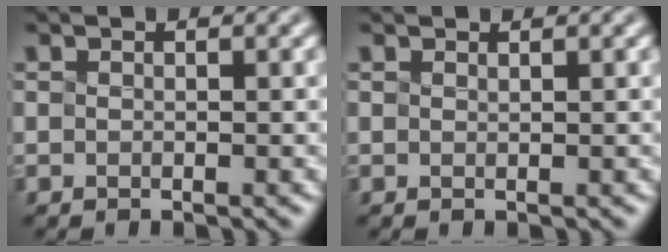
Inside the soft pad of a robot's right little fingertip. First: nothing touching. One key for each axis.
{"total": 1.3, "fx": 1.2, "fy": 0.5, "fz": 0.4, "tx": 0.000, "ty": 0.011, "tz": 0.007}